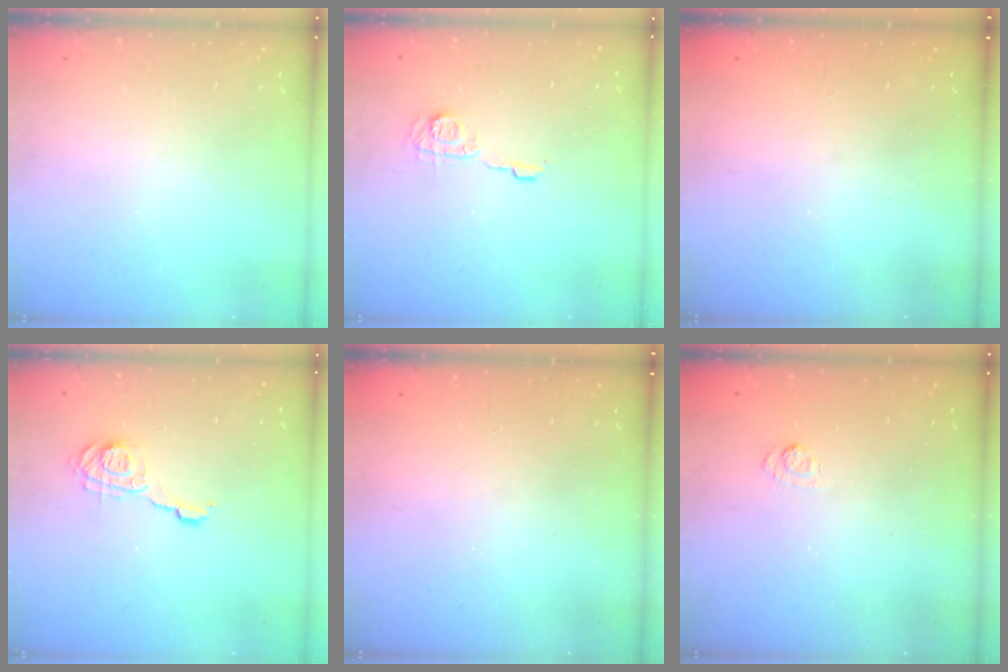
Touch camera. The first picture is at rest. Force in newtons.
{"total": 6.8, "press": 6.8, "slide": 0.2}
{"total": 2.3, "press": 2.2, "slide": 0.8}
{"total": 9.6, "press": 9.6, "slide": 0.5}
{"total": 2.3, "press": 2.2, "slide": 0.7}
{"total": 2.7, "press": 2.3, "slide": 1.5}